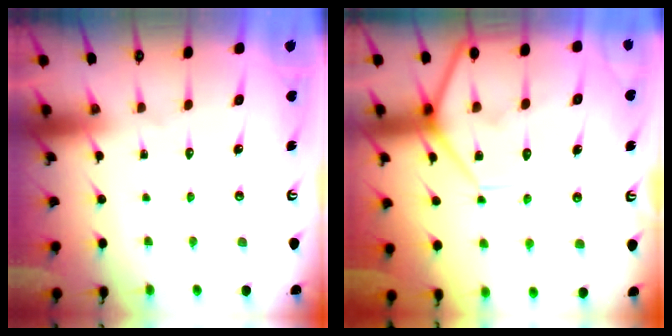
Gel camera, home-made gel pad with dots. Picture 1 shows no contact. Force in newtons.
{"total": 13.9, "press": 13.9, "slide": 1.3}